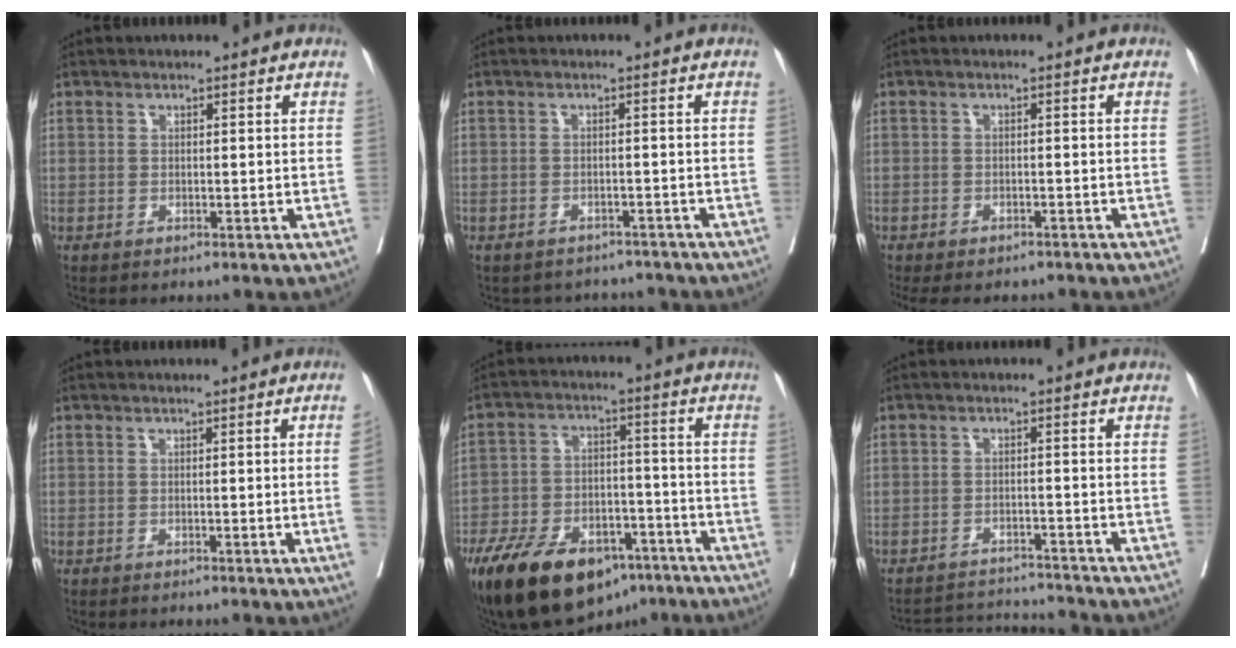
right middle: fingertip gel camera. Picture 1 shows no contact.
{"total": 5.6, "force": [-5.3, 1.8, -0.2], "torque": [0.009, 0.015, -0.060]}
{"total": 9.2, "force": [-8.2, 2.9, 3.2], "torque": [-0.051, -0.003, -0.099]}
{"total": 3.4, "force": [-0.4, -1.4, 3.1], "torque": [-0.044, -0.007, -0.001]}
{"total": 20.5, "force": [-13.4, 9.8, 12.0], "torque": [-0.229, -0.006, -0.221]}
{"total": 6.5, "force": [-6.4, -0.9, -0.6], "torque": [0.008, 0.003, -0.107]}